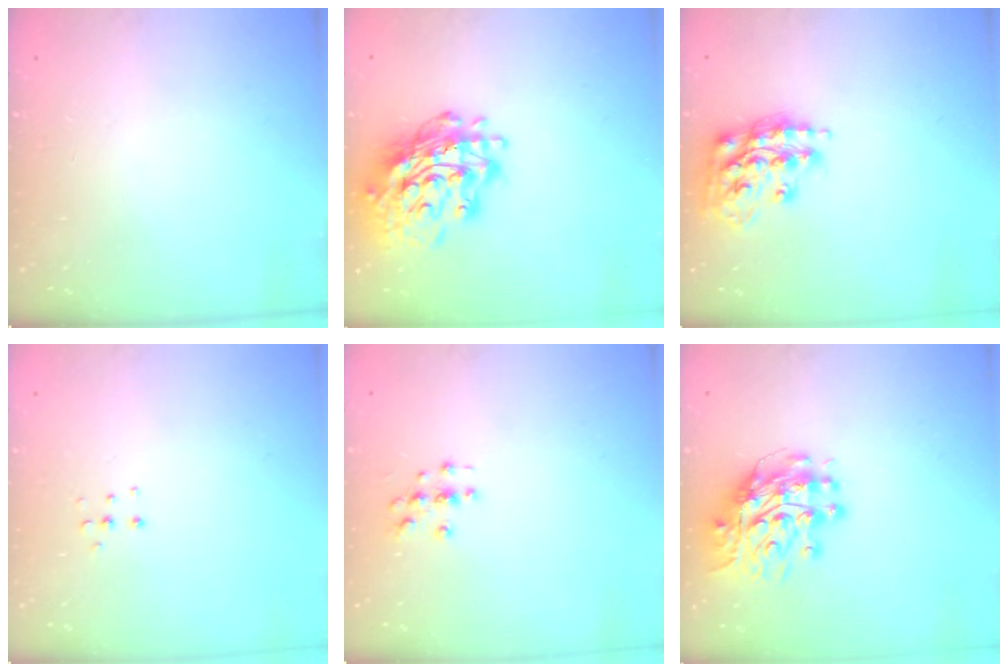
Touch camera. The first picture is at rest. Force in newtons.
{"total": 19.1, "press": 19.0, "slide": 1.9}
{"total": 15.2, "press": 15.1, "slide": 0.8}
{"total": 4.0, "press": 4.0, "slide": 0.5}
{"total": 2.8, "press": 2.8, "slide": 0.3}
{"total": 11.7, "press": 11.6, "slide": 1.2}